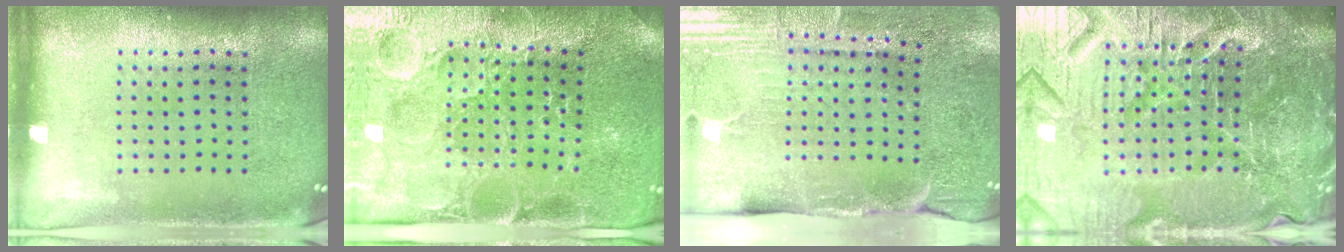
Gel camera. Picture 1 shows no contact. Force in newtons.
{"total": 3.8, "press": 3.7, "slide": 0.5}
{"total": 4.3, "press": 3.7, "slide": 2.2}
{"total": 7.2, "press": 6.4, "slide": 3.2}